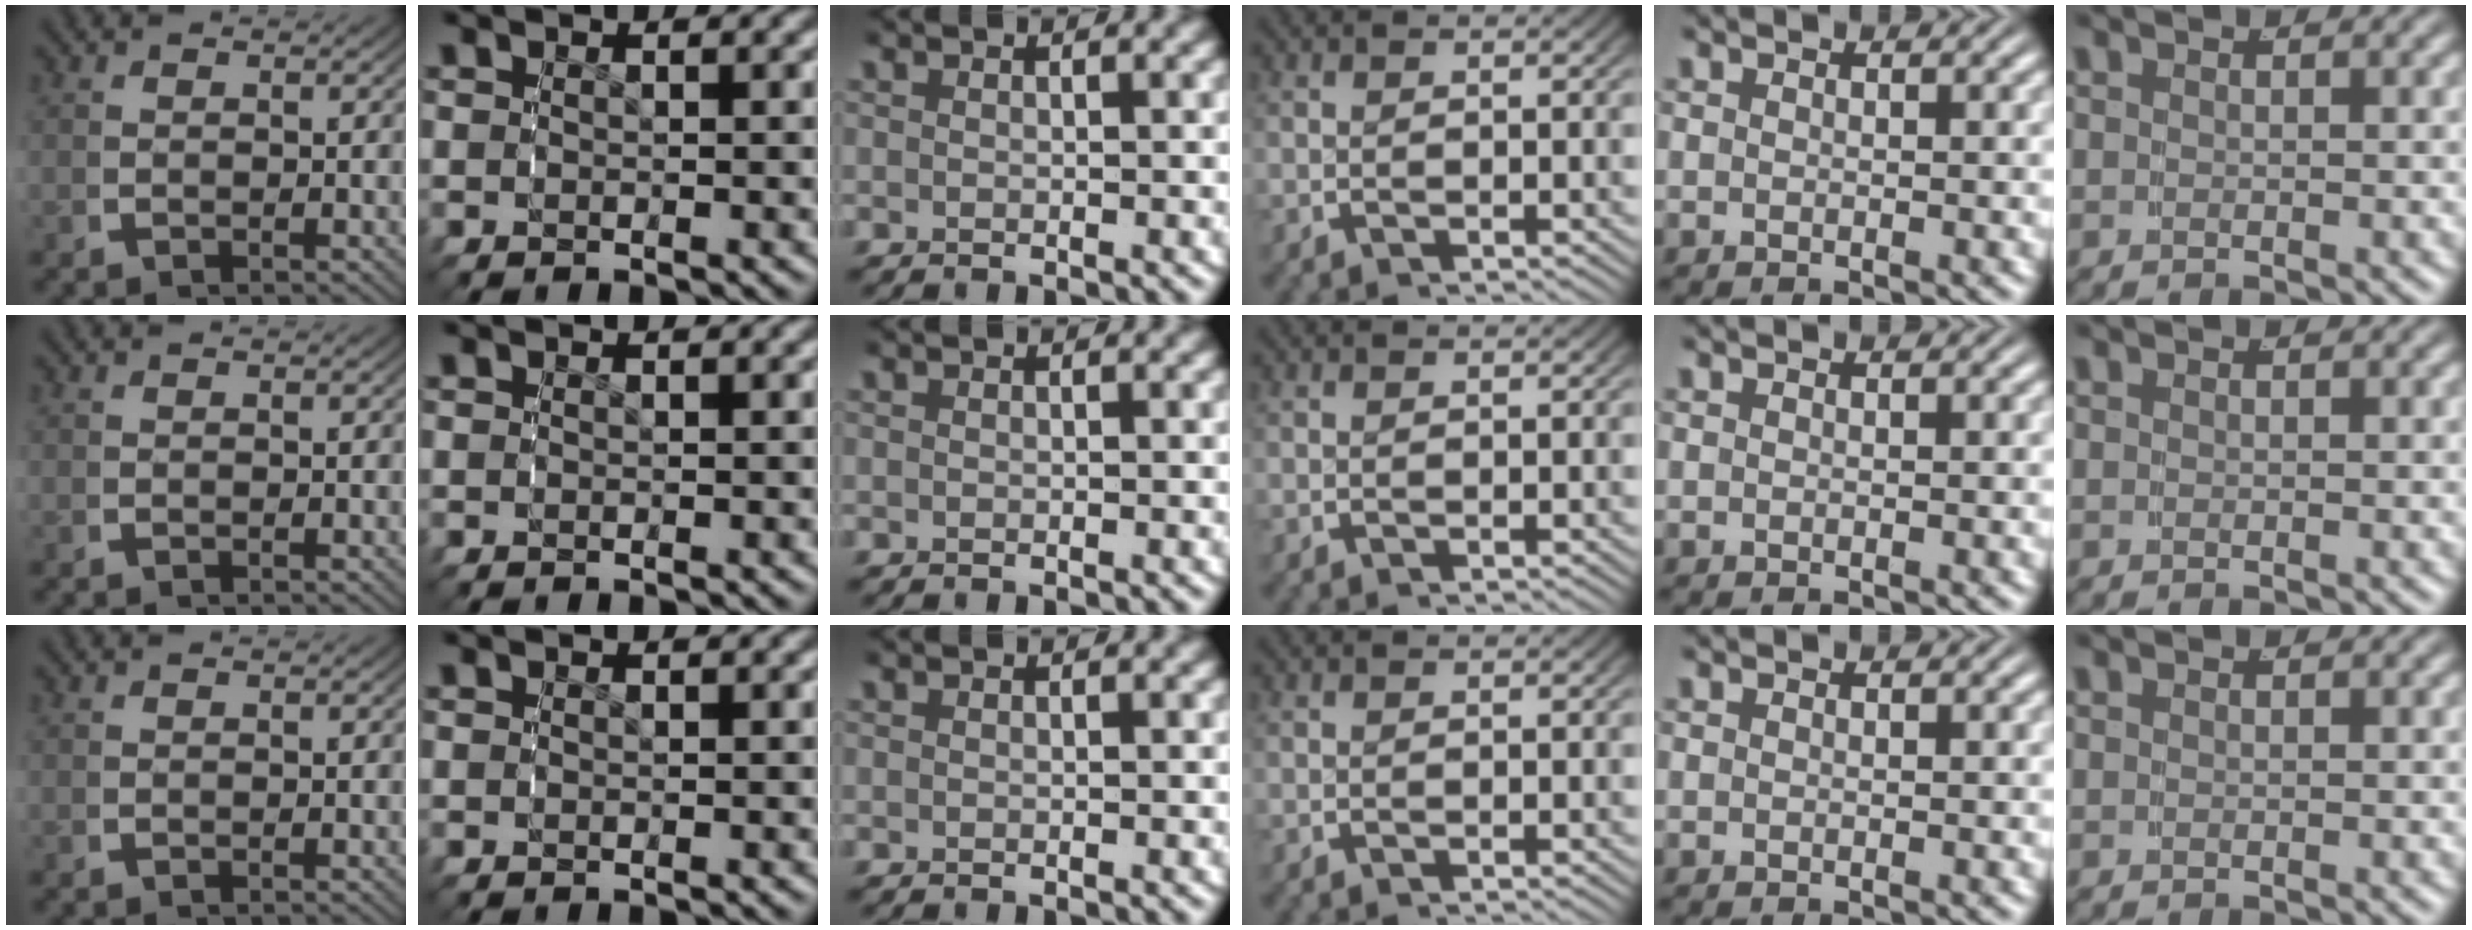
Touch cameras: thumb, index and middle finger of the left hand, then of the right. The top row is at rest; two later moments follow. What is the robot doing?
{"motion": "reach", "object": "shoes"}